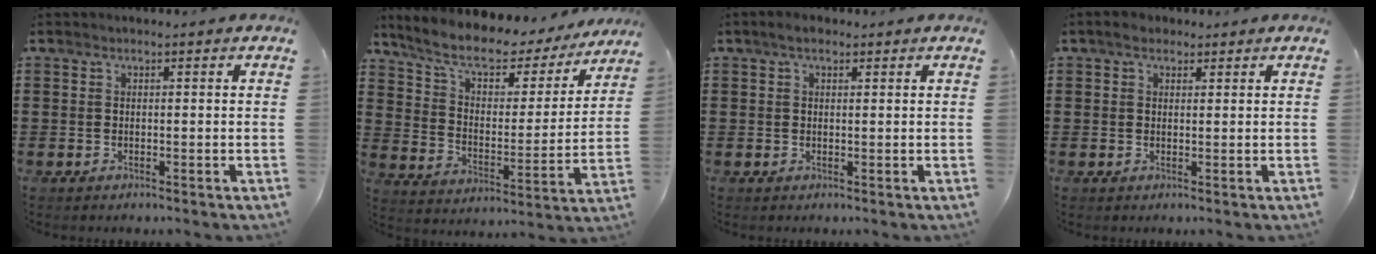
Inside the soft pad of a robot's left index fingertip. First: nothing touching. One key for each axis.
{"total": 8.1, "fx": 6.5, "fy": 2.8, "fz": 4.0, "tx": -0.098, "ty": -0.041, "tz": 0.106}
{"total": 1.6, "fx": 0.8, "fy": 0.9, "fz": 1.0, "tx": -0.022, "ty": 0.006, "tz": 0.014}
{"total": 1.9, "fx": 1.2, "fy": 1.2, "fz": 0.7, "tx": -0.011, "ty": 0.005, "tz": 0.020}